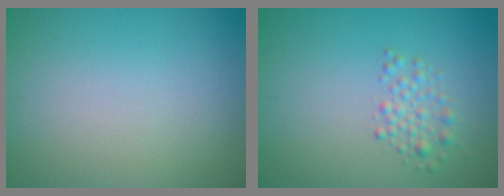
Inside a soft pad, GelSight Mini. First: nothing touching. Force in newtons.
{"total": 1.7, "press": 1.7, "slide": 0.1}